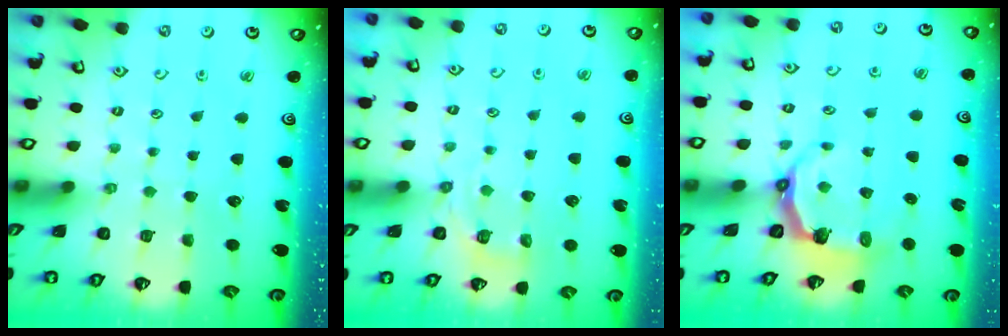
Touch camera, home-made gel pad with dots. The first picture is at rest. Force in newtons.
{"total": 4.8, "press": 4.3, "slide": 2.2}
{"total": 5.0, "press": 3.4, "slide": 3.7}